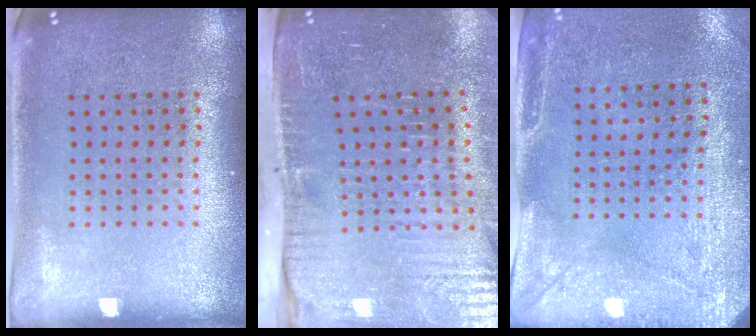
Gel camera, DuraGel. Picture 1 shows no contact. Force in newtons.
{"total": 4.9, "press": 4.2, "slide": 2.5}
{"total": 3.0, "press": 2.3, "slide": 1.8}